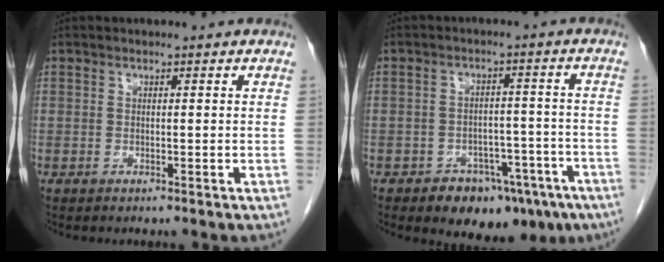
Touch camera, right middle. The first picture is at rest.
{"total": 11.5, "force": [-7.9, 5.9, 5.9], "torque": [-0.045, 0.023, -0.106]}